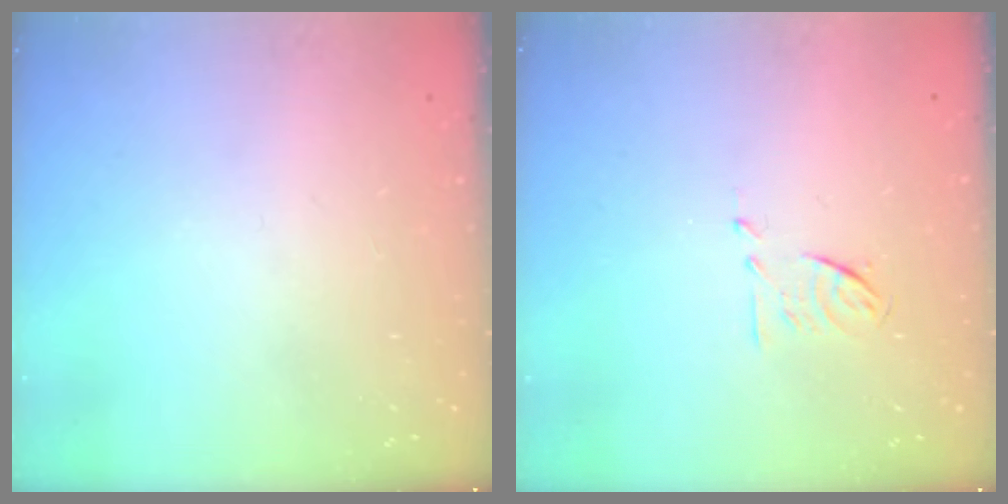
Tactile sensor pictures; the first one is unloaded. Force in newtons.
{"total": 6.6, "press": 6.5, "slide": 1.1}